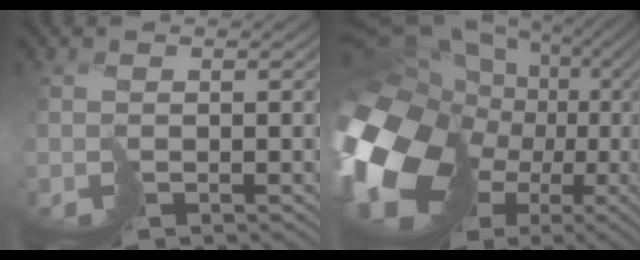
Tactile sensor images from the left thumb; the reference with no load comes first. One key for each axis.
{"total": 19.8, "fx": -2.3, "fy": 15.3, "fz": 12.3, "tx": -0.332, "ty": -0.028, "tz": -0.017}